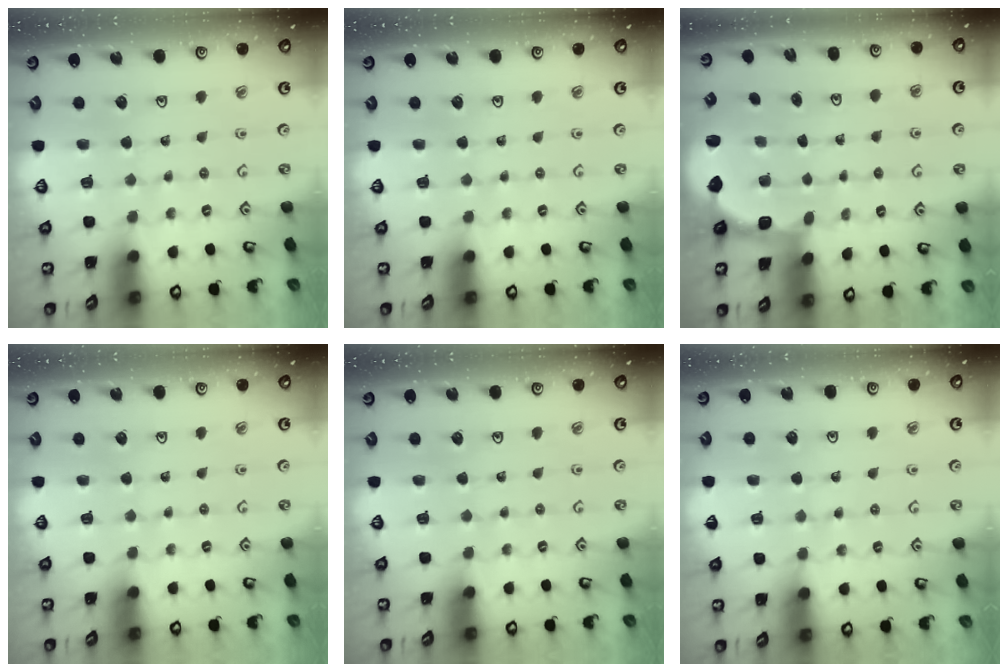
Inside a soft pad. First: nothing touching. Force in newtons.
{"total": 0.0}
{"total": 2.9, "press": 2.0, "slide": 2.1}
{"total": 0.0}
{"total": 0.0}
{"total": 3.0, "press": 2.9, "slide": 0.6}